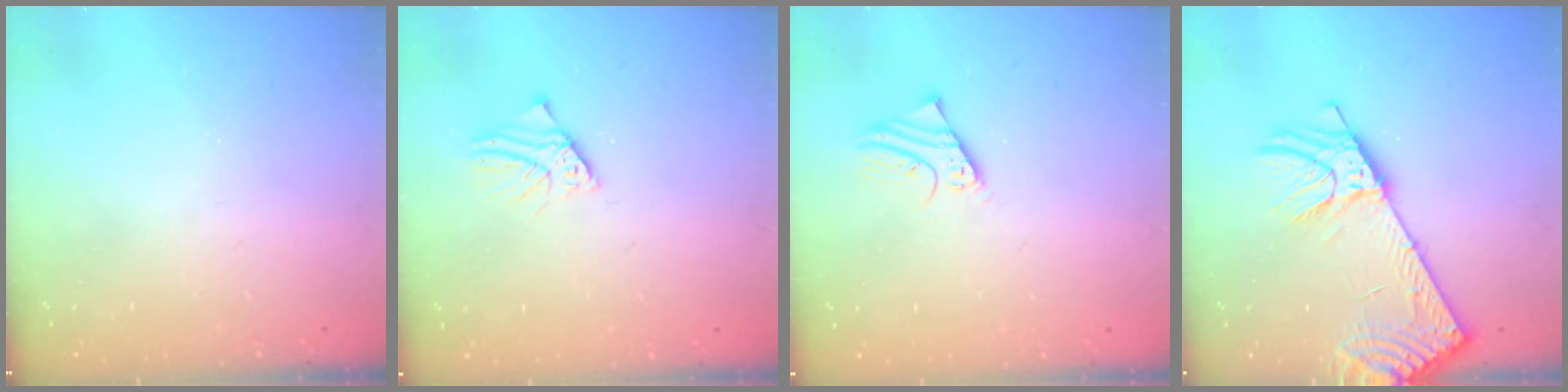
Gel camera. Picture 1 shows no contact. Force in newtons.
{"total": 2.0, "press": 2.0, "slide": 0.2}
{"total": 2.3, "press": 2.3, "slide": 0.2}
{"total": 12.2, "press": 11.9, "slide": 2.3}